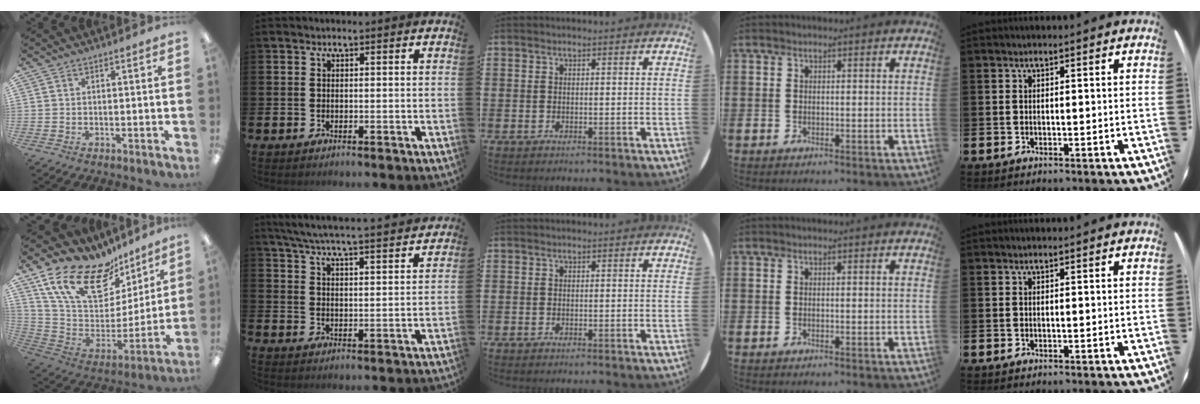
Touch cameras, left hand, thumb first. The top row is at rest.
{"thumb": {"total": 20.5, "force": [14.5, 10.2, 10.4], "torque": [-0.200, -0.095, 0.265]}, "index": {"total": 6.5, "force": [6.2, 0.1, 1.9], "torque": [-0.055, -0.047, 0.107]}}